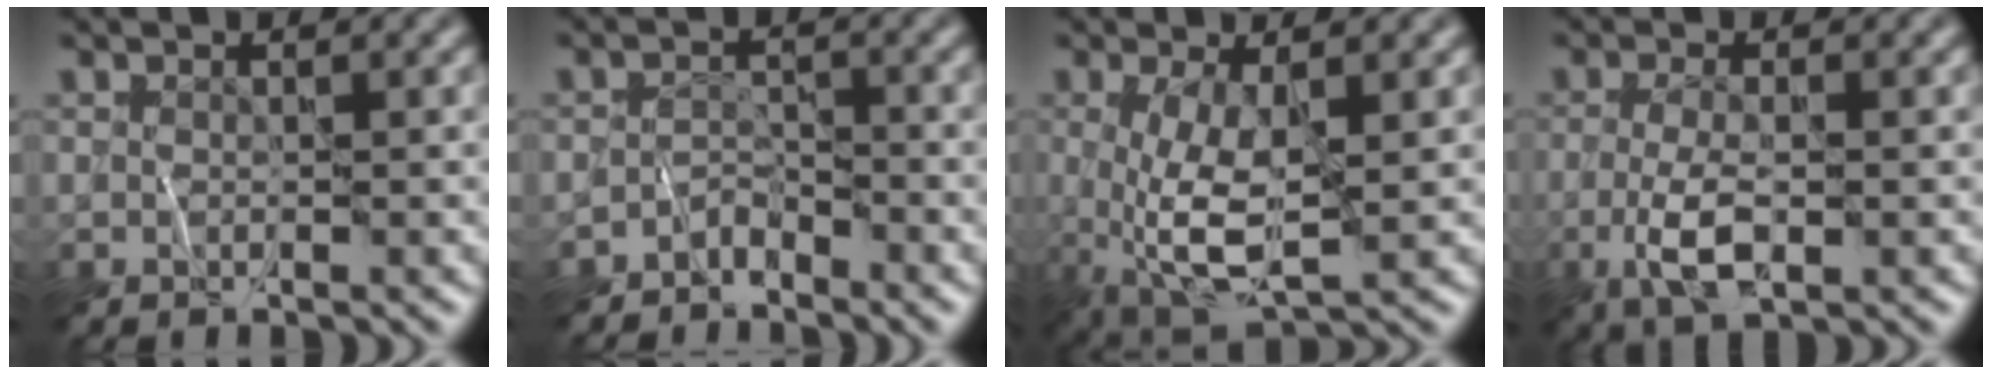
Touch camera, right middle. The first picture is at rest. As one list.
[{"total": 2.0, "force": [-1.8, 0.9, 0.2], "torque": [0.005, 0.010, -0.040]}, {"total": 5.6, "force": [0.1, 1.8, 5.3], "torque": [-0.123, -0.011, 0.003]}, {"total": 4.1, "force": [-1.2, 1.5, 3.7], "torque": [-0.078, -0.005, -0.026]}]